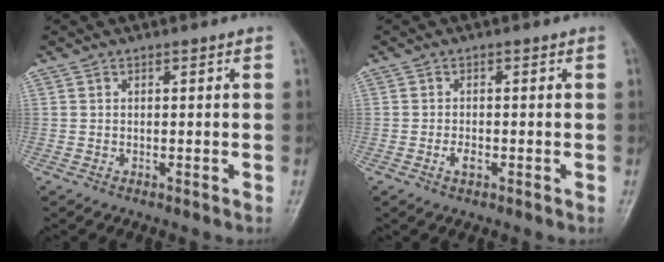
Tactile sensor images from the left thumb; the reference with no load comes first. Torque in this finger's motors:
{"motor_torque": [-0.24, 0.34, 0.25, 0.36, 0.04]}